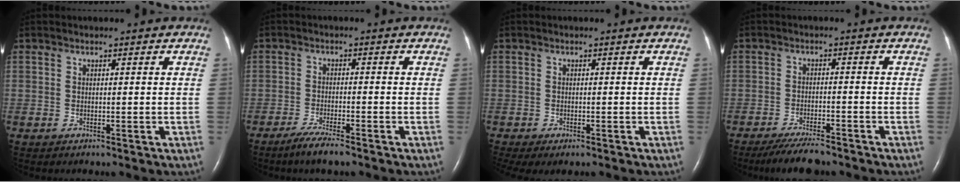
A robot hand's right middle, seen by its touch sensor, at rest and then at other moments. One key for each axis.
{"total": 4.1, "fx": -3.1, "fy": 0.3, "fz": 2.6, "tx": -0.057, "ty": -0.008, "tz": -0.057}
{"total": 4.1, "fx": -2.9, "fy": 1.4, "fz": 2.4, "tx": -0.036, "ty": -0.013, "tz": -0.043}
{"total": 6.7, "fx": -5.8, "fy": 1.0, "fz": 3.1, "tx": -0.054, "ty": -0.017, "tz": -0.098}